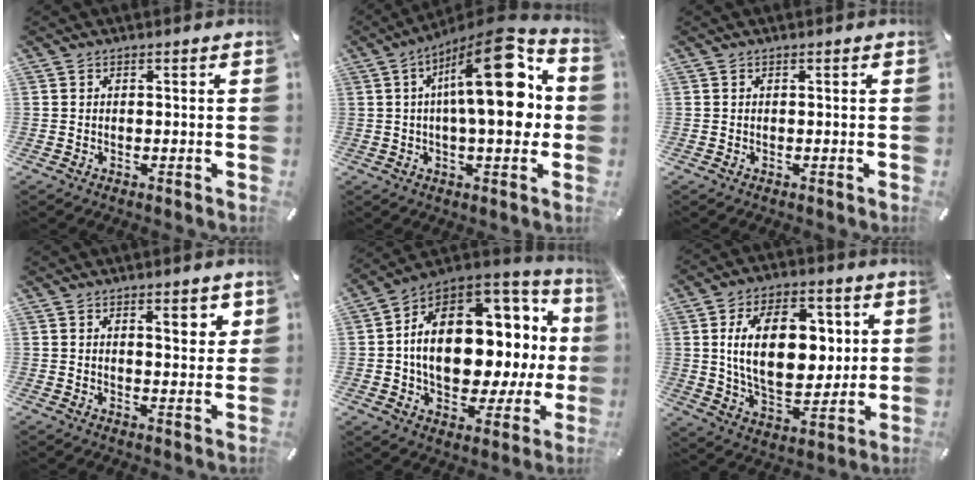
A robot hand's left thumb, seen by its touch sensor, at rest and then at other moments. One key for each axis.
{"total": 21.4, "fx": 3.7, "fy": 7.4, "fz": 19.7, "tx": -0.297, "ty": -0.024, "tz": 0.046}
{"total": 0.0}
{"total": 5.5, "fx": 2.9, "fy": 2.1, "fz": 4.2, "tx": -0.047, "ty": -0.014, "tz": 0.042}
{"total": 20.1, "fx": 2.2, "fy": 12.8, "fz": 15.3, "tx": -0.241, "ty": -0.040, "tz": 0.042}
{"total": 19.7, "fx": 3.7, "fy": 12.3, "fz": 15.0, "tx": -0.260, "ty": -0.001, "tz": 0.062}